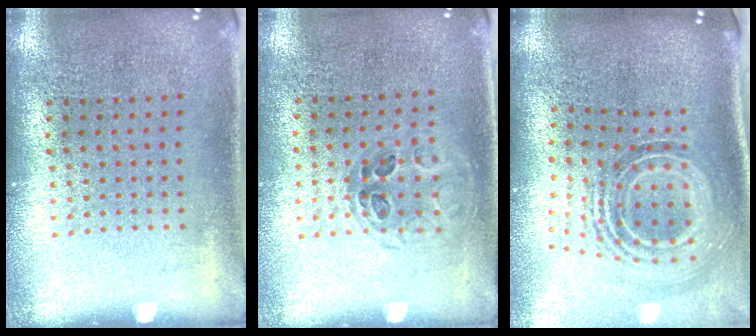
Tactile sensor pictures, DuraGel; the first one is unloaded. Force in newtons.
{"total": 1.0, "press": 0.8, "slide": 0.6}
{"total": 1.9, "press": 1.3, "slide": 1.3}